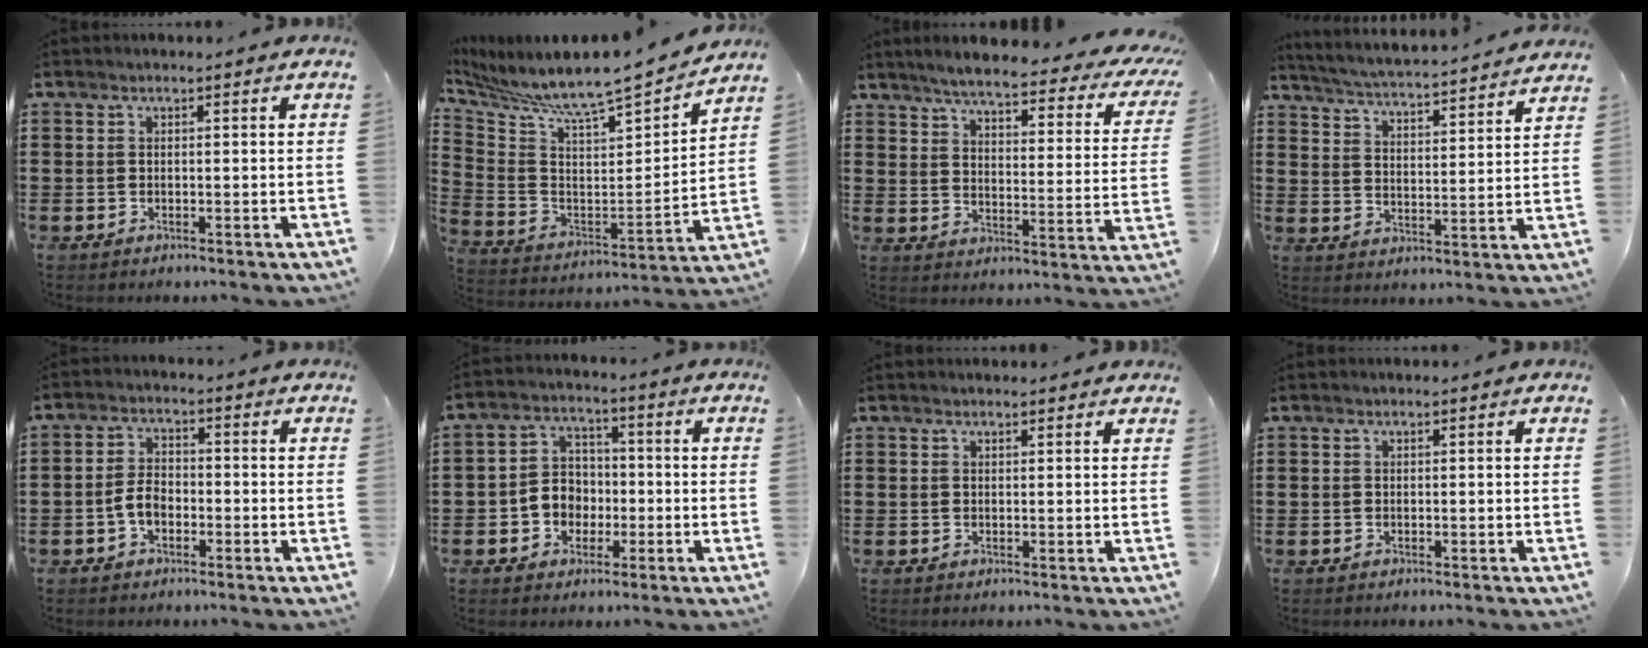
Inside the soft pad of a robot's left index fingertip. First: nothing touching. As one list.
[{"total": 7.4, "force": [7.0, 0.5, 2.6], "torque": [-0.089, -0.067, 0.109]}, {"total": 5.4, "force": [4.6, 0.3, 2.9], "torque": [-0.070, -0.031, 0.069]}, {"total": 4.1, "force": [3.9, -0.8, 0.8], "torque": [-0.037, -0.037, 0.060]}, {"total": 3.9, "force": [-1.3, 2.2, 2.9], "torque": [-0.074, -0.001, -0.032]}, {"total": 5.3, "force": [-1.7, 4.7, 1.7], "torque": [-0.045, 0.016, -0.035]}, {"total": 0.8, "force": [0.7, 0.3, 0.1], "torque": [-0.004, 0.001, 0.014]}, {"total": 0.0}]